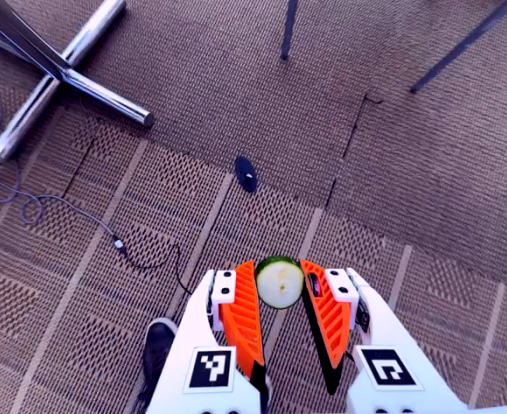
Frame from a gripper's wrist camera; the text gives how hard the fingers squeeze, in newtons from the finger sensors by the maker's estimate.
{"total": 6.6, "left": 6.0, "right": 7.2}